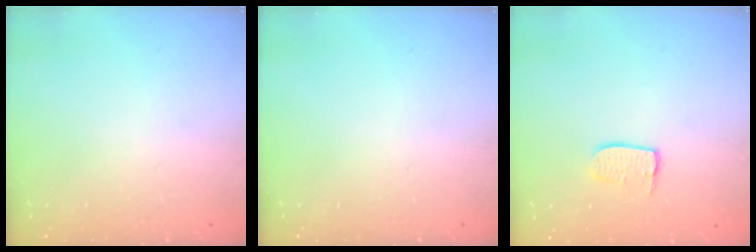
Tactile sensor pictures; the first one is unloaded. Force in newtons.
{"total": 0.0}
{"total": 6.1, "press": 6.1, "slide": 0.5}